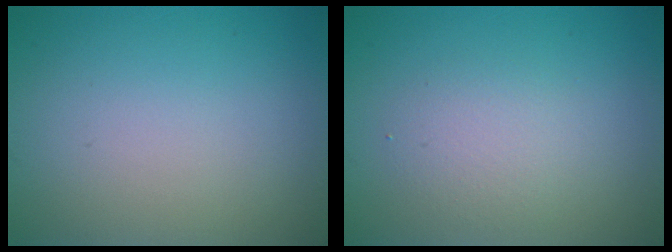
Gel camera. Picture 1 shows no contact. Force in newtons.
{"total": 2.1, "press": 2.1, "slide": 0.1}